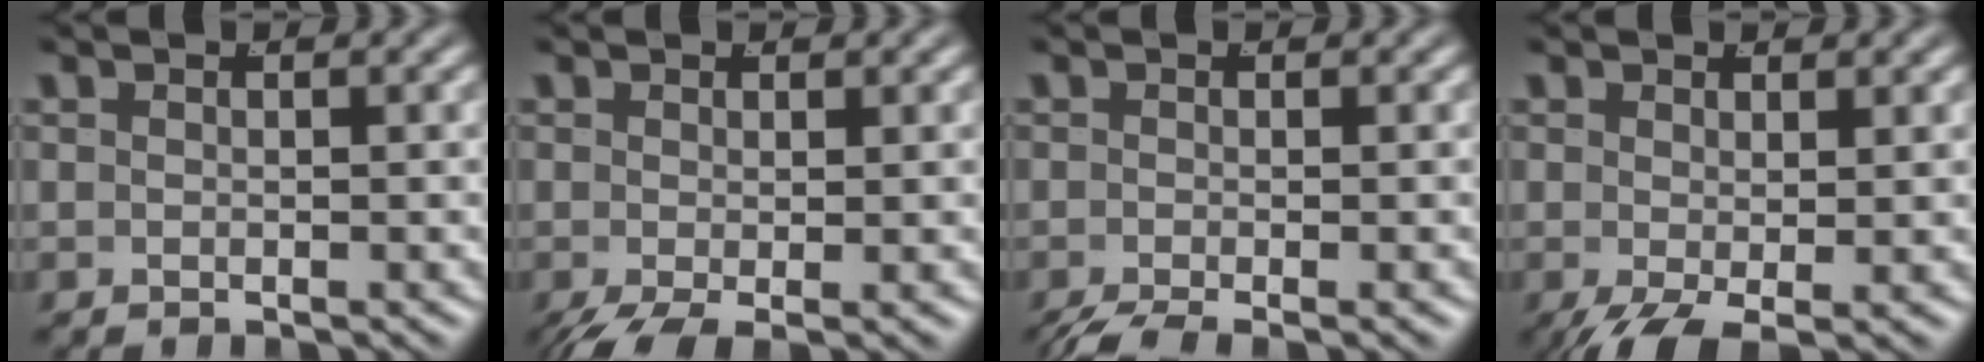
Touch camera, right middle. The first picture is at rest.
{"total": 3.1, "force": [-2.1, 0.9, 2.1], "torque": [-0.035, -0.022, -0.021]}
{"total": 3.1, "force": [-2.6, 0.7, 1.6], "torque": [-0.022, -0.015, -0.033]}
{"total": 2.6, "force": [-1.4, 0.5, 2.1], "torque": [-0.031, -0.023, -0.009]}